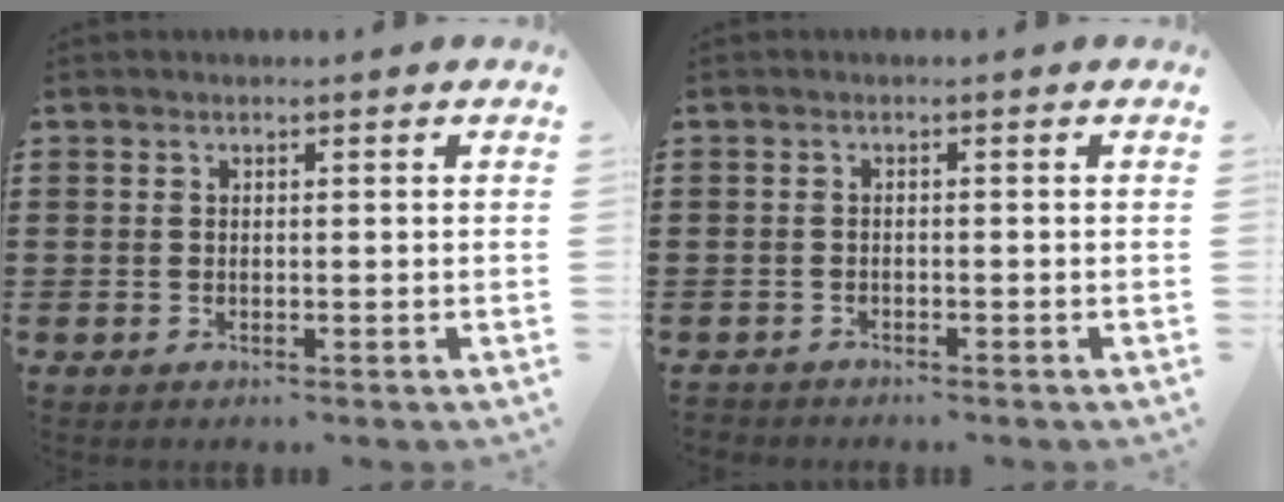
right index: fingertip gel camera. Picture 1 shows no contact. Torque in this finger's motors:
{"motor_torque": [-2.05, 0.09, -1.06, -0.18]}